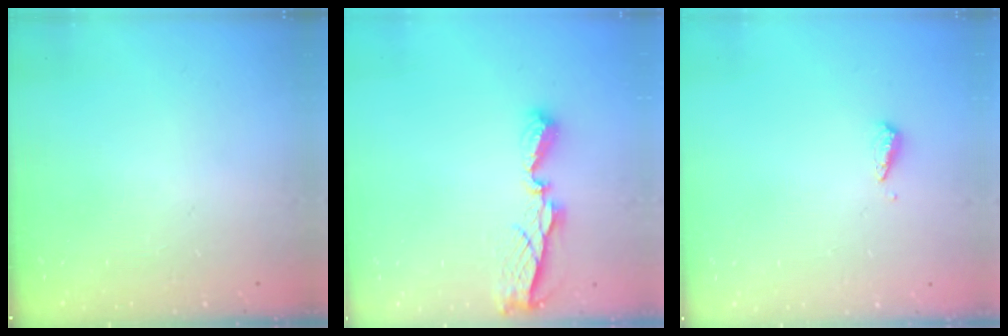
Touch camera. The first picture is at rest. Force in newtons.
{"total": 6.9, "press": 6.9, "slide": 0.6}
{"total": 3.0, "press": 3.0, "slide": 0.2}